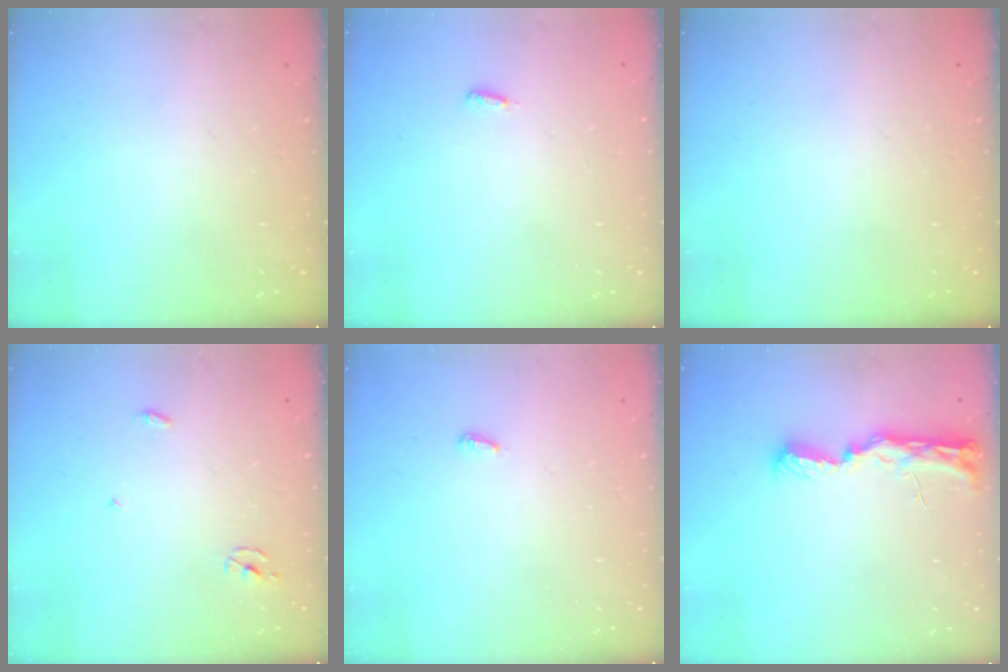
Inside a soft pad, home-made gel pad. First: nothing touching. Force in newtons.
{"total": 2.7, "press": 2.6, "slide": 0.9}
{"total": 0.0}
{"total": 2.3, "press": 2.3, "slide": 0.1}
{"total": 2.9, "press": 2.9, "slide": 0.3}
{"total": 9.6, "press": 9.3, "slide": 2.4}